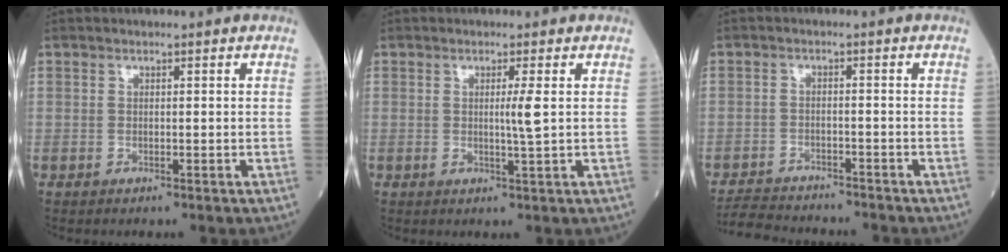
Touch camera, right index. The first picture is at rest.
{"total": 2.4, "force": [0.3, -0.6, 2.3], "torque": [-0.042, -0.006, 0.005]}
{"total": 7.8, "force": [-7.5, 1.3, 1.5], "torque": [-0.024, -0.004, -0.118]}